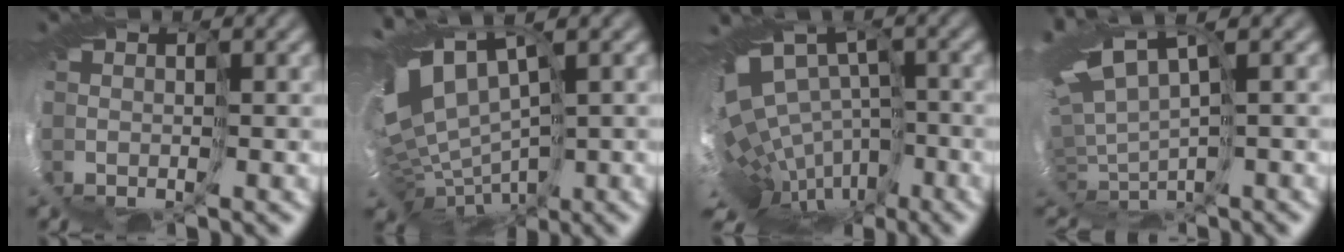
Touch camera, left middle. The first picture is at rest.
{"total": 7.9, "force": [1.8, 4.3, 6.4], "torque": [-0.132, -0.007, 0.065]}
{"total": 9.7, "force": [-3.1, 5.6, 7.2], "torque": [-0.131, 0.015, -0.008]}
{"total": 4.5, "force": [2.2, 0.6, 3.8], "torque": [-0.111, -0.001, 0.067]}